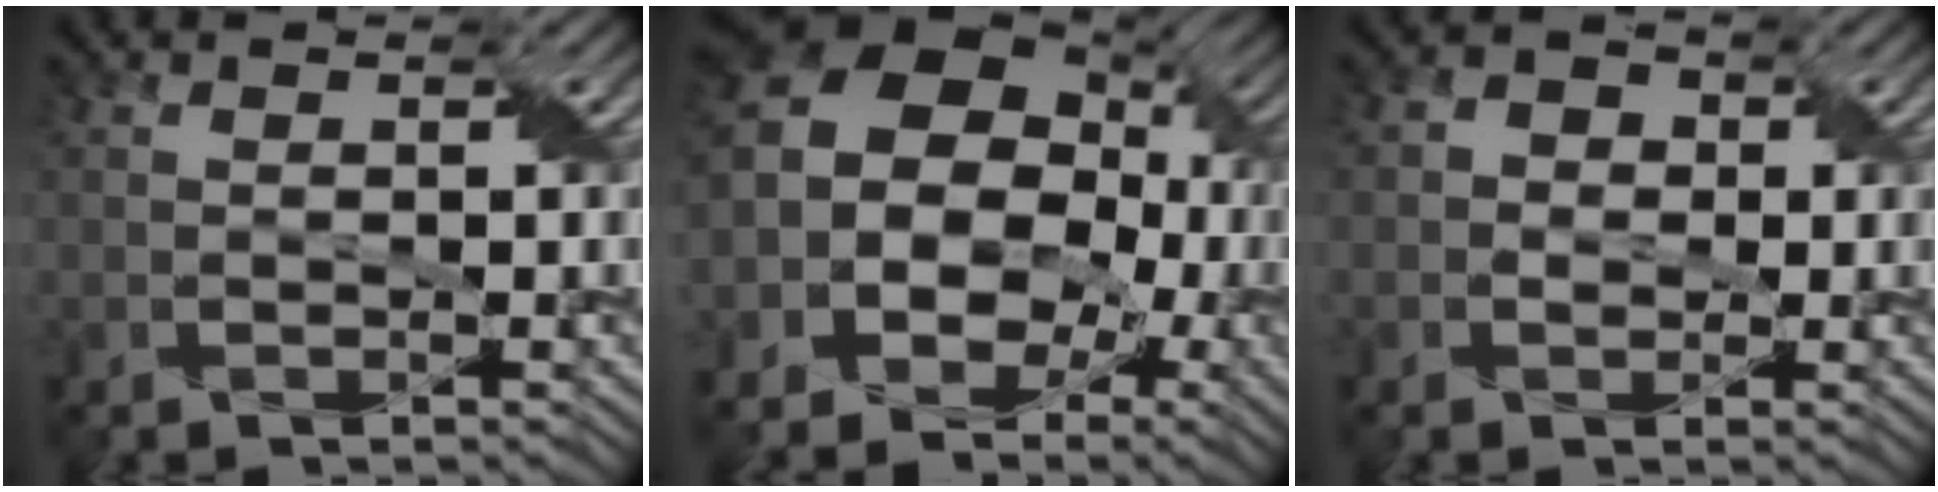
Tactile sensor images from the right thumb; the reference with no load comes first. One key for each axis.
{"total": 16.1, "fx": -1.5, "fy": 13.1, "fz": 9.2, "tx": -0.223, "ty": 0.001, "tz": -0.049}
{"total": 2.4, "fx": 0.0, "fy": 2.3, "fz": 0.8, "tx": -0.019, "ty": 0.006, "tz": -0.010}